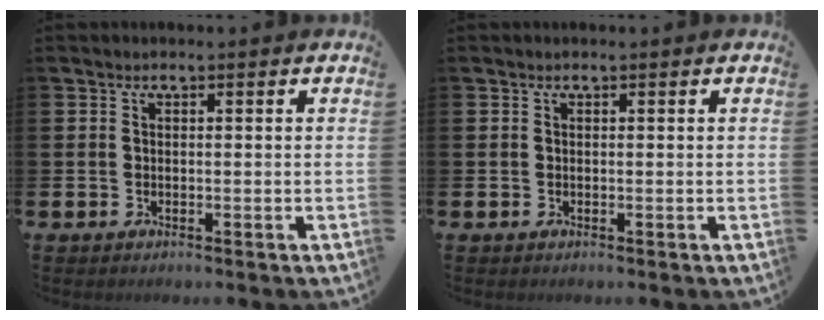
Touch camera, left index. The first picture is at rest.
{"total": 0.0}